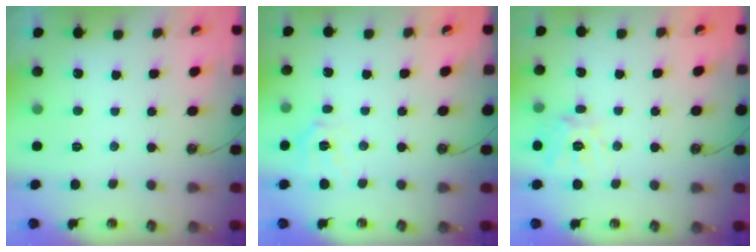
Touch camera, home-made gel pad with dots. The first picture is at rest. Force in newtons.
{"total": 8.5, "press": 8.4, "slide": 1.0}
{"total": 11.4, "press": 11.3, "slide": 0.9}